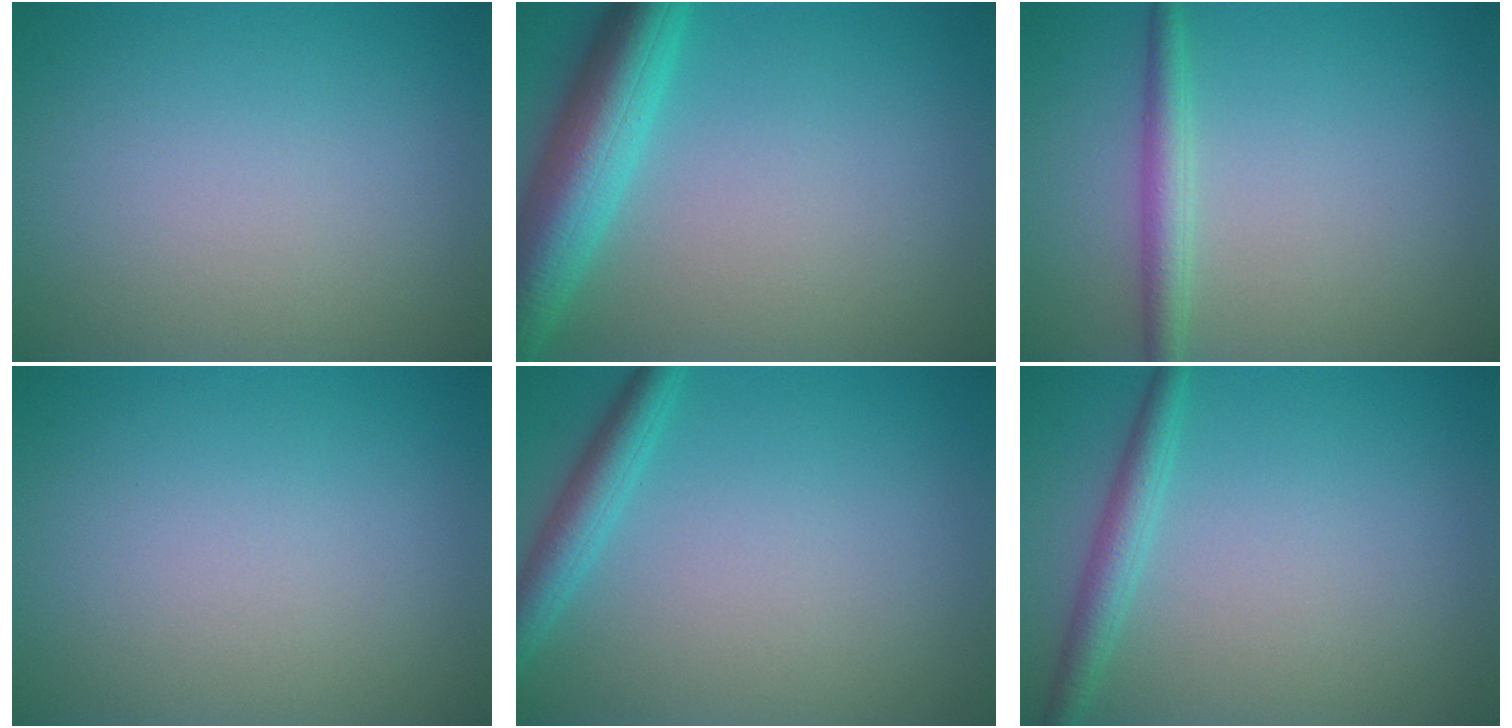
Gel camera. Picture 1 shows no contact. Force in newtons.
{"total": 7.0, "press": 6.9, "slide": 0.4}
{"total": 2.4, "press": 2.4, "slide": 0.1}
{"total": 0.0}
{"total": 2.7, "press": 2.7, "slide": 0.2}
{"total": 2.3, "press": 2.3, "slide": 0.1}